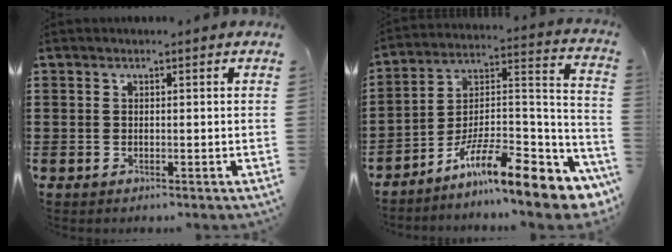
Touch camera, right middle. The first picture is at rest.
{"total": 12.4, "force": [-9.0, 2.2, 8.3], "torque": [-0.131, 0.012, -0.166]}